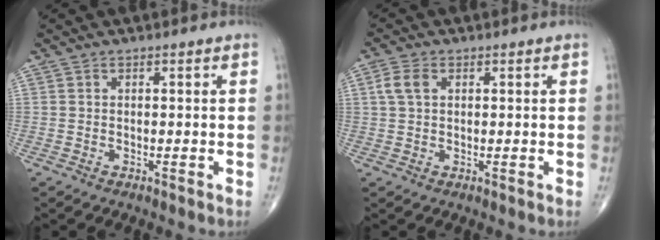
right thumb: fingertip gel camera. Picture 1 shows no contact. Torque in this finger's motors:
{"motor_torque": [0.04, 0.09, 0.19, 0.08, 0.04]}